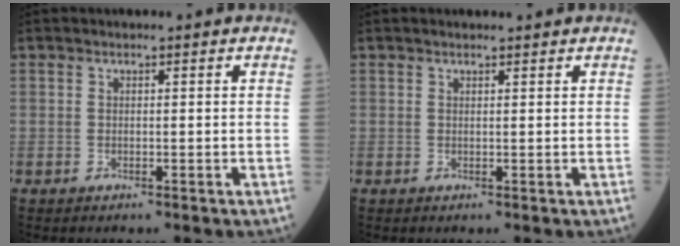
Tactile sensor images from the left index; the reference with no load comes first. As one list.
[{"total": 1.6, "force": [1.5, 0.2, 0.5], "torque": [-0.009, 0.008, 0.020]}]